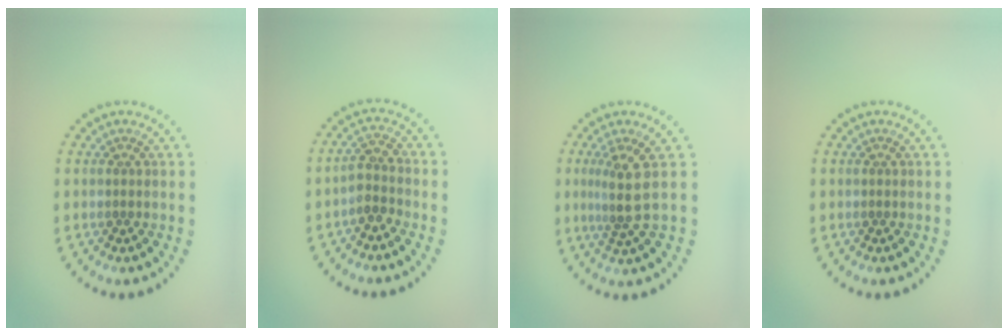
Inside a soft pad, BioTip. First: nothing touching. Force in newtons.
{"total": 2.0, "press": 1.7, "slide": 1.1}
{"total": 2.9, "press": 2.1, "slide": 2.0}
{"total": 0.0}